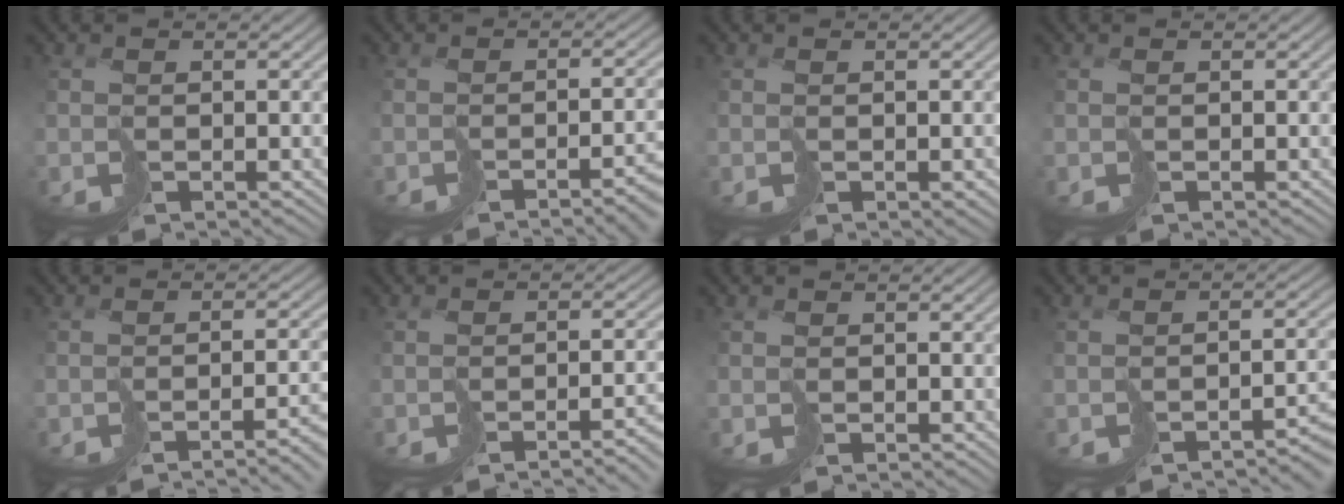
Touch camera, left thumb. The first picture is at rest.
{"total": 5.0, "force": [-3.7, 0.6, 3.4], "torque": [-0.036, -0.012, -0.051]}
{"total": 0.9, "force": [-0.1, 0.6, 0.6], "torque": [-0.011, -0.002, -0.001]}
{"total": 0.0}
{"total": 5.7, "force": [-4.6, 0.3, 3.5], "torque": [-0.036, -0.008, -0.062]}
{"total": 5.1, "force": [-4.2, 0.2, 2.8], "torque": [-0.026, -0.007, -0.059]}
{"total": 0.0}
{"total": 5.1, "force": [-4.2, 0.9, 2.9], "torque": [-0.026, -0.010, -0.060]}